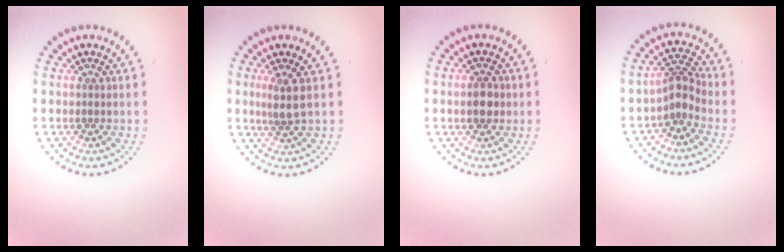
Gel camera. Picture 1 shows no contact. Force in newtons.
{"total": 2.1, "press": 1.6, "slide": 1.4}
{"total": 2.7, "press": 2.7, "slide": 0.1}
{"total": 2.6, "press": 2.0, "slide": 1.6}